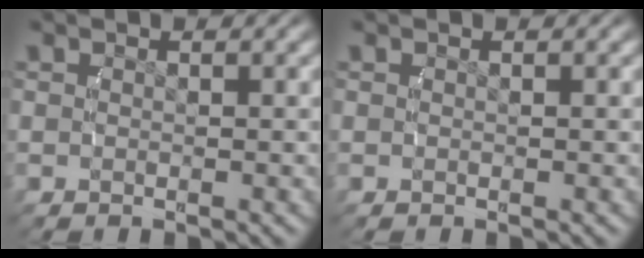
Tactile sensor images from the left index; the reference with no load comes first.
{"total": 0.0}